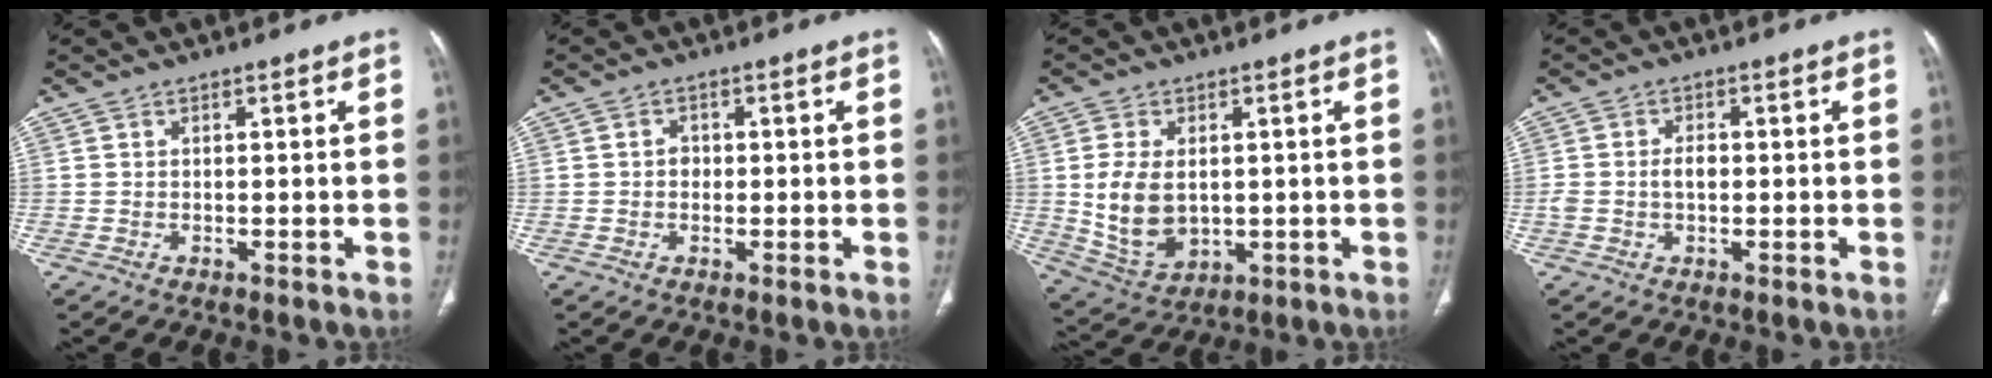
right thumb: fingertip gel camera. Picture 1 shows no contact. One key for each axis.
{"total": 1.7, "fx": -0.1, "fy": 1.5, "fz": 0.9, "tx": -0.005, "ty": 0.005, "tz": -0.005}
{"total": 10.8, "fx": 0.4, "fy": 7.2, "fz": 8.1, "tx": -0.145, "ty": -0.010, "tz": 0.027}
{"total": 2.9, "fx": -0.2, "fy": 1.8, "fz": 2.3, "tx": -0.047, "ty": 0.009, "tz": -0.005}